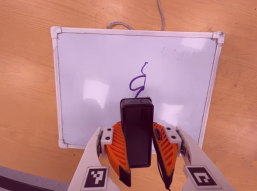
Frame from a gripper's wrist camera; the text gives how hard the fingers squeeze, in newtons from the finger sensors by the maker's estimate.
{"total": 7.6, "left": 6.9, "right": 8.3}